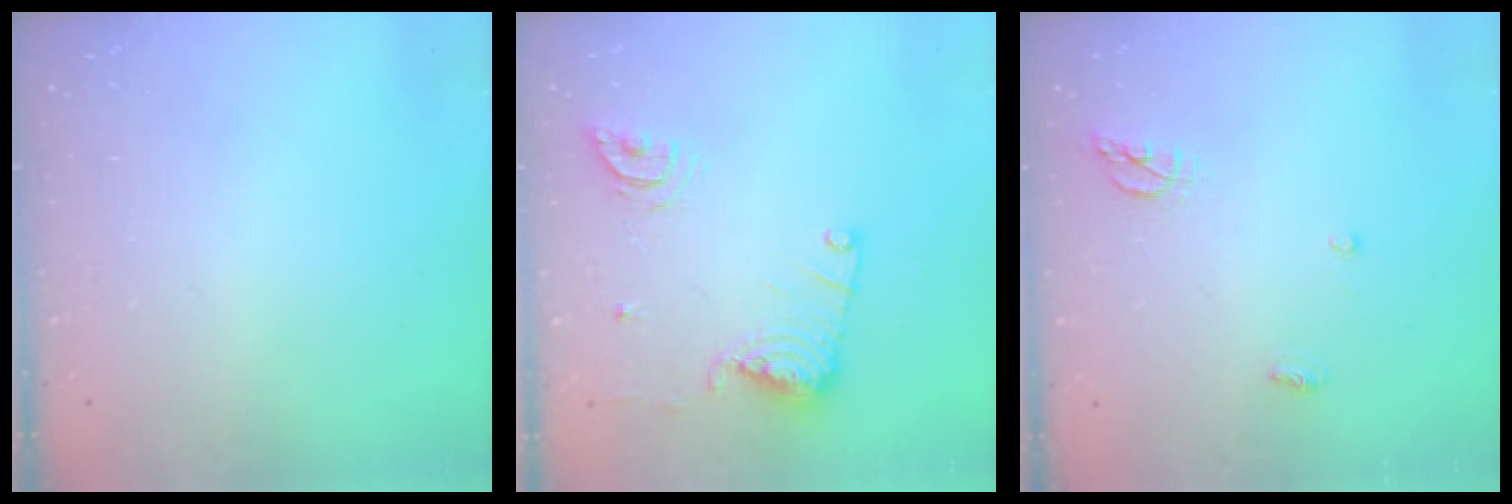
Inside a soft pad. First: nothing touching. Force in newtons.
{"total": 12.2, "press": 12.2, "slide": 1.2}
{"total": 6.5, "press": 6.5, "slide": 0.1}